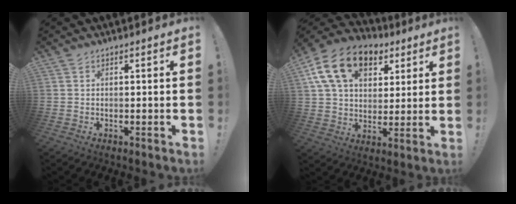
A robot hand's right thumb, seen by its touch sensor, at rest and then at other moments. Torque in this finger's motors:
{"motor_torque": [-0.62, 1.81, 1.17, 0.32, 0.18]}